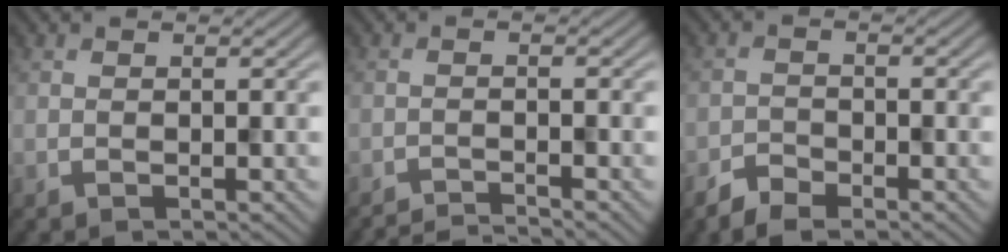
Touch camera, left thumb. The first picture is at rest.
{"total": 3.0, "force": [-2.8, 0.1, 1.0], "torque": [-0.013, 0.004, -0.055]}
{"total": 3.1, "force": [-2.7, 1.1, 1.2], "torque": [-0.023, -0.002, -0.057]}